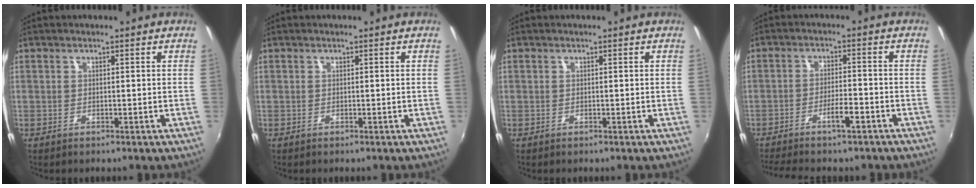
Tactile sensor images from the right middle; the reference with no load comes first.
{"total": 0.0}
{"total": 0.0}
{"total": 6.1, "force": [-4.6, 0.7, 3.8], "torque": [-0.077, 0.003, -0.075]}